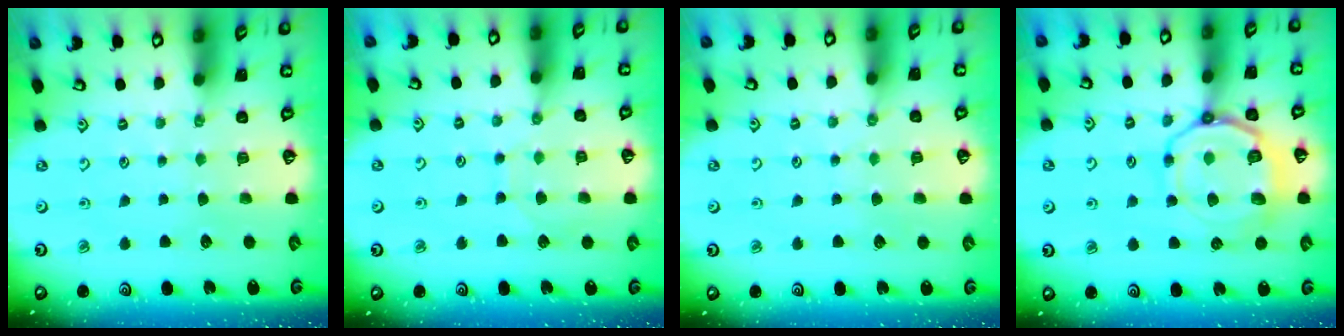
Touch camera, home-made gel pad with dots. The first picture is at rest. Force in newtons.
{"total": 6.3, "press": 6.3, "slide": 0.5}
{"total": 2.8, "press": 2.8, "slide": 0.5}
{"total": 14.0, "press": 13.9, "slide": 1.6}